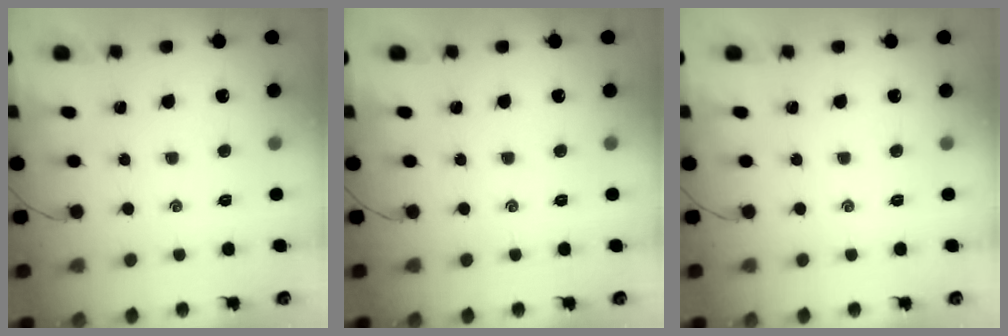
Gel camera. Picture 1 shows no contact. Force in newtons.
{"total": 0.0}
{"total": 0.0}